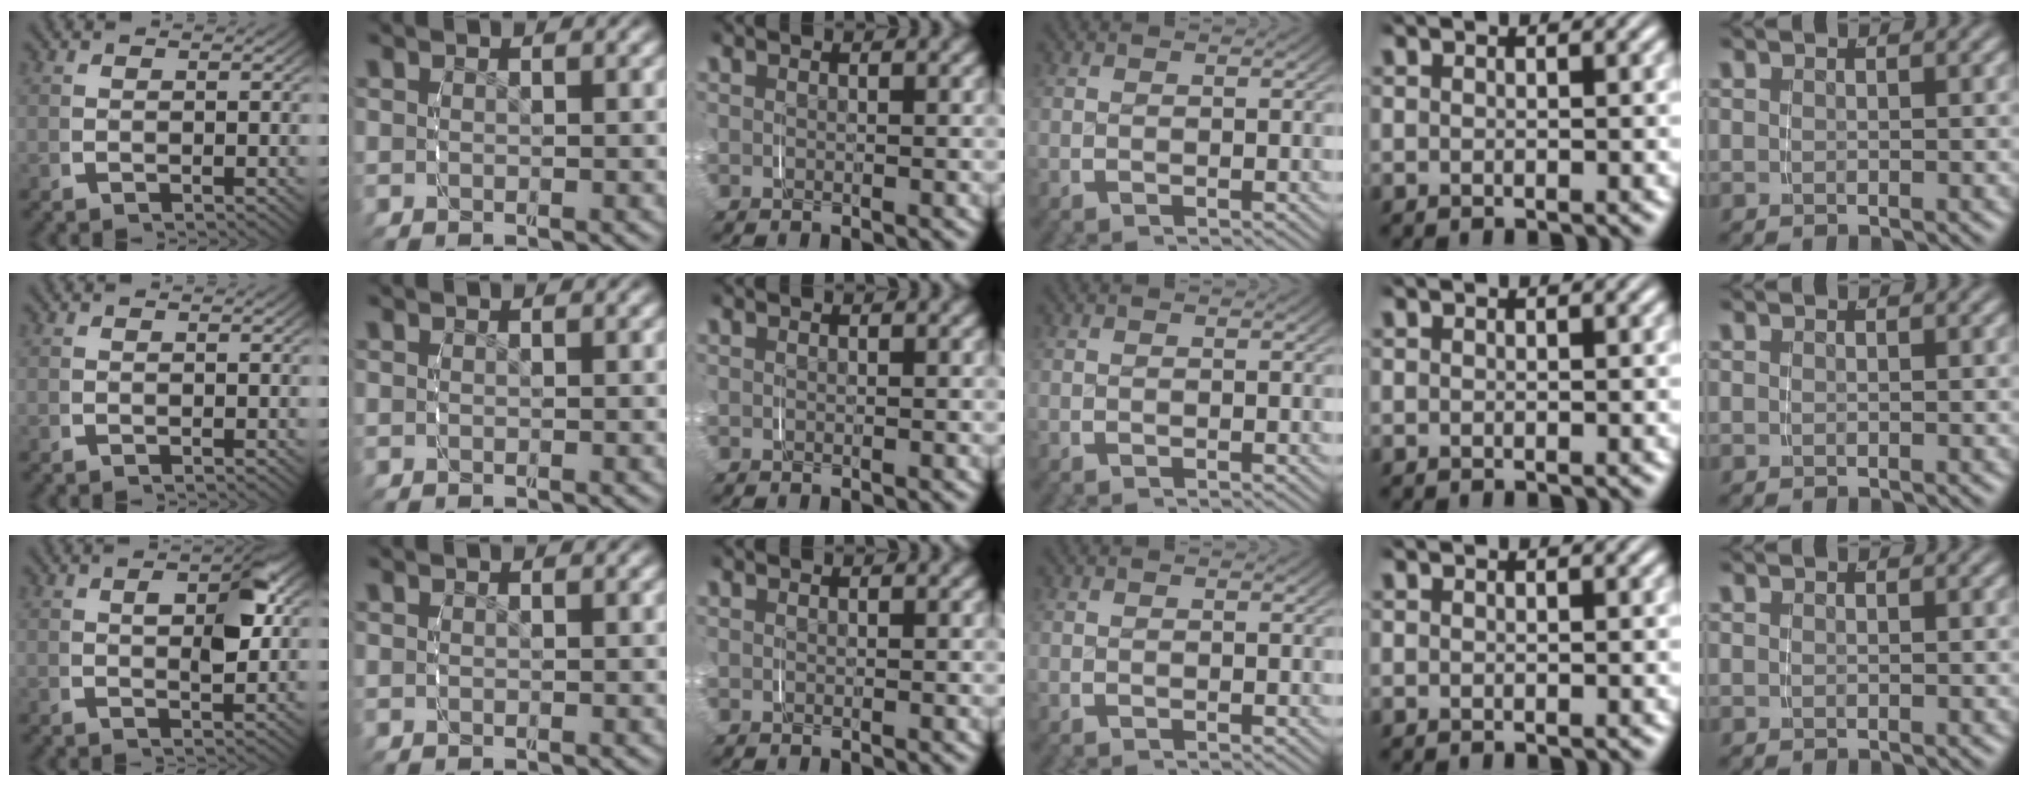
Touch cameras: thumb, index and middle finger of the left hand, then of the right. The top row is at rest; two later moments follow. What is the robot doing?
{"motion": "grasp_and_lifting", "object": "jar lid"}